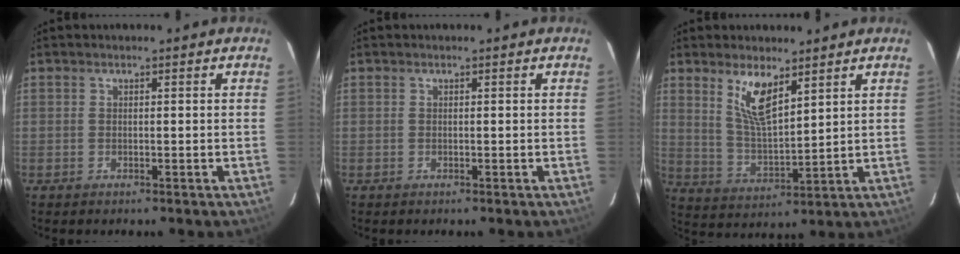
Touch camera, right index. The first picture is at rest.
{"total": 0.0}
{"total": 8.3, "force": [5.0, 2.5, 6.1], "torque": [-0.116, -0.006, 0.107]}